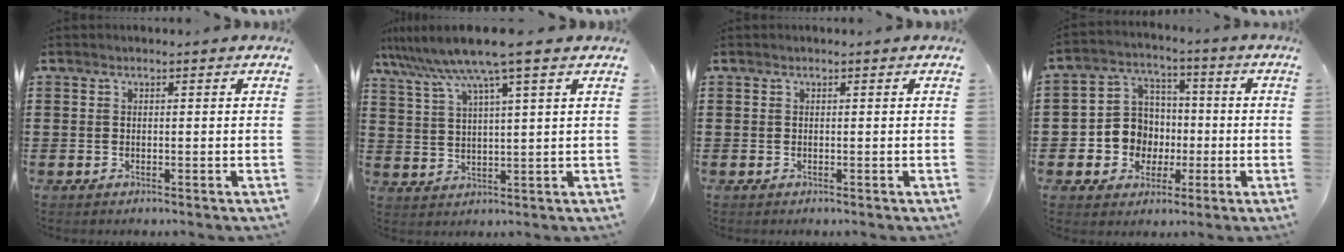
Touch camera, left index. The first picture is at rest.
{"total": 7.8, "force": [5.8, -0.3, 5.2], "torque": [-0.120, -0.025, 0.099]}
{"total": 0.0}
{"total": 8.1, "force": [-0.9, 7.8, 2.1], "torque": [-0.080, 0.012, -0.011]}